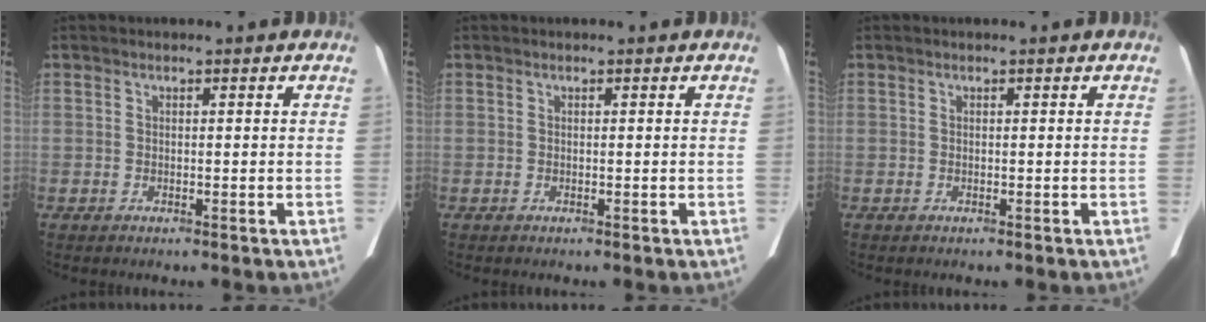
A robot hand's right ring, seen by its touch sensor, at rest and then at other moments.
{"total": 0.0}
{"total": 0.0}